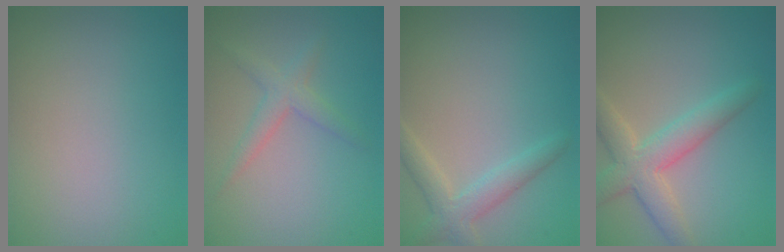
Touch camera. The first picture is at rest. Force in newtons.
{"total": 2.1, "press": 2.1, "slide": 0.1}
{"total": 2.7, "press": 2.7, "slide": 0.3}
{"total": 4.6, "press": 4.6, "slide": 0.4}